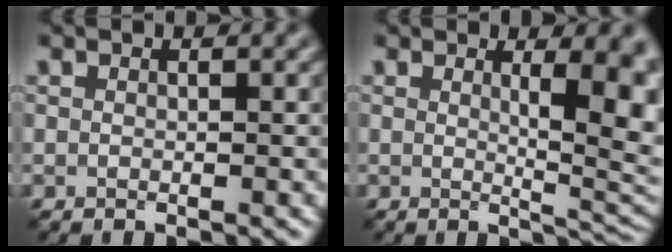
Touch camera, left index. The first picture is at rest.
{"total": 7.8, "force": [1.5, 2.5, 7.3], "torque": [-0.071, -0.008, 0.026]}